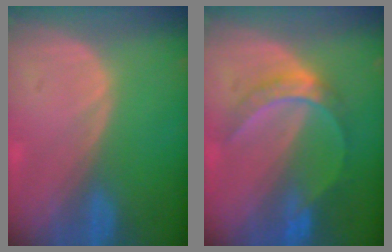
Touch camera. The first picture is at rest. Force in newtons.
{"total": 6.1, "press": 5.7, "slide": 2.2}